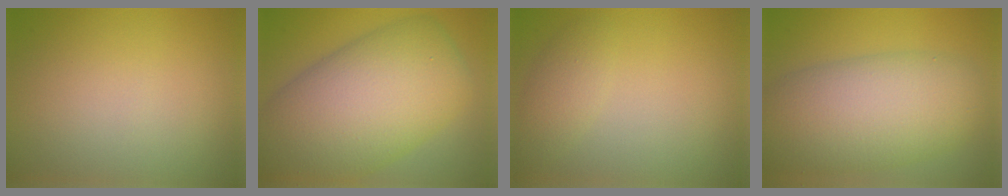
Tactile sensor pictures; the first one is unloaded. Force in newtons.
{"total": 14.4, "press": 14.3, "slide": 0.8}
{"total": 1.9, "press": 1.9, "slide": 0.1}
{"total": 10.0, "press": 10.0, "slide": 0.3}